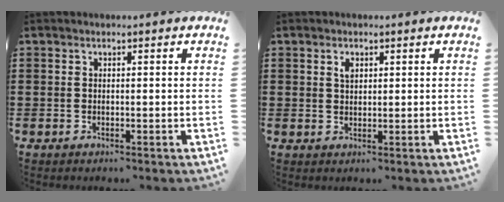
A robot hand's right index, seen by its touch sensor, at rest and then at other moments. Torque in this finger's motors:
{"motor_torque": [0.18, -0.15, 0.04, 0.04]}